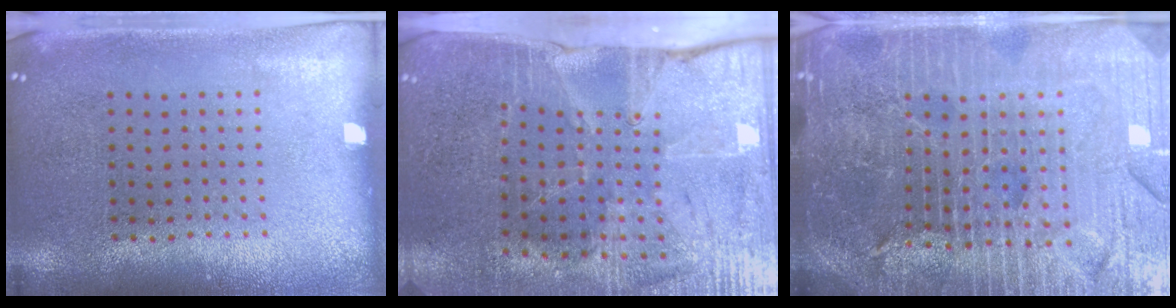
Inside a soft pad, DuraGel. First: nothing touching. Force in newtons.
{"total": 4.2, "press": 3.6, "slide": 2.2}
{"total": 6.1, "press": 5.4, "slide": 2.8}